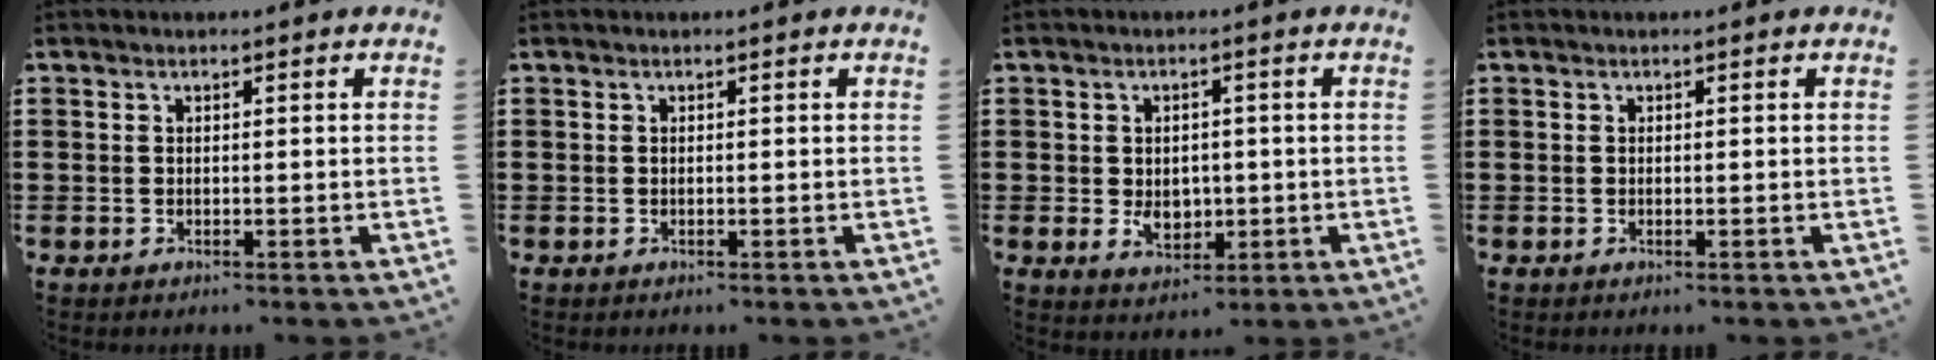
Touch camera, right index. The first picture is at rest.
{"total": 0.0}
{"total": 4.0, "force": [-0.3, 3.0, 2.7], "torque": [-0.040, 0.000, -0.010]}
{"total": 0.0}